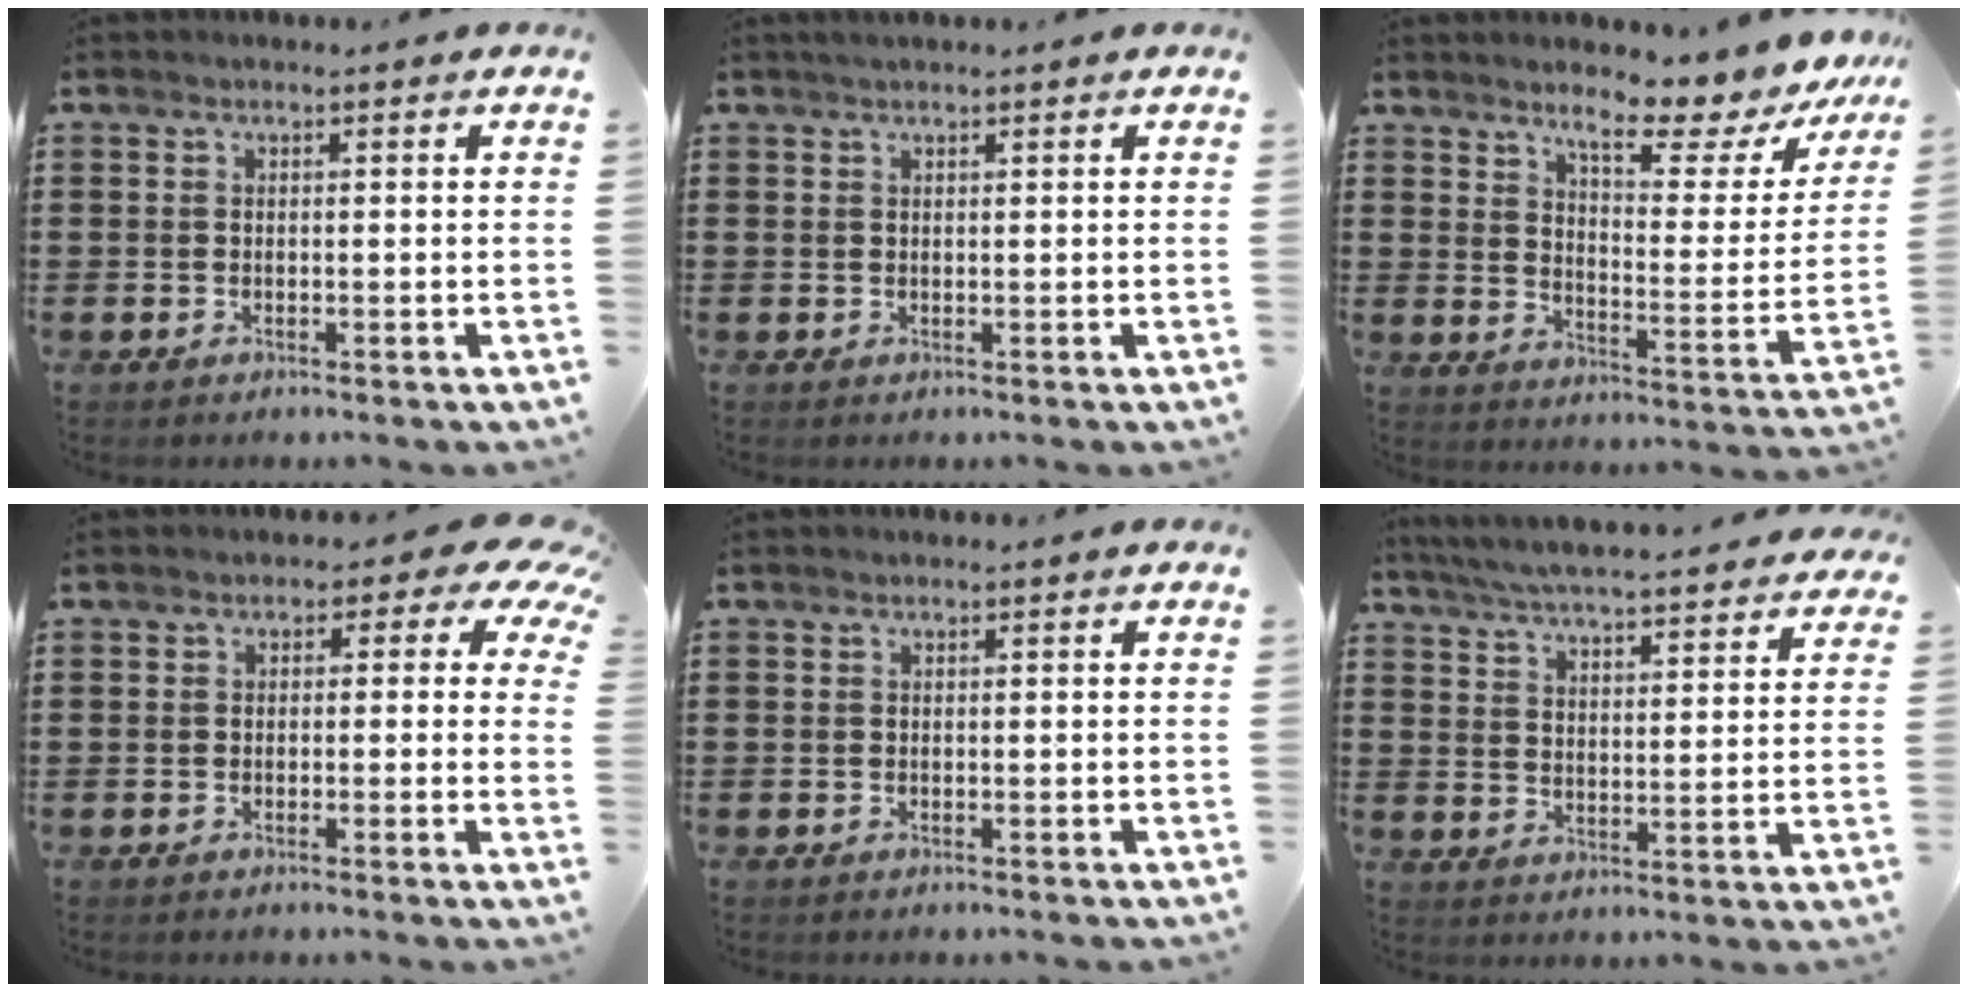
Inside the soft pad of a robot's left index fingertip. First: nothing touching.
{"total": 0.8, "force": [0.7, 0.0, 0.4], "torque": [-0.009, 0.001, 0.013]}
{"total": 8.5, "force": [7.0, 1.2, 4.7], "torque": [-0.078, -0.056, 0.111]}
{"total": 3.1, "force": [0.7, 1.9, 2.3], "torque": [-0.036, -0.001, 0.005]}
{"total": 0.0}
{"total": 5.5, "force": [5.3, -0.5, 1.4], "torque": [-0.053, -0.040, 0.089]}